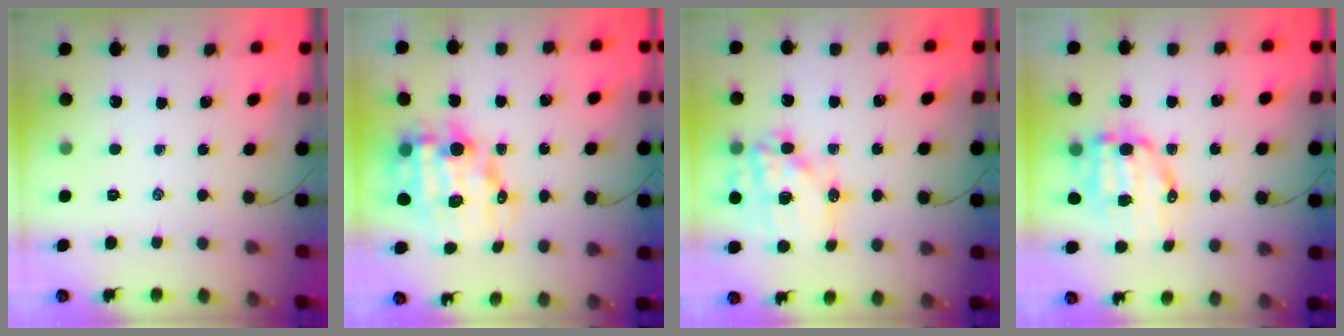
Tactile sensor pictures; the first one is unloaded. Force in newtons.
{"total": 12.9, "press": 12.4, "slide": 3.4}
{"total": 18.2, "press": 17.8, "slide": 3.8}
{"total": 10.3, "press": 10.1, "slide": 2.0}